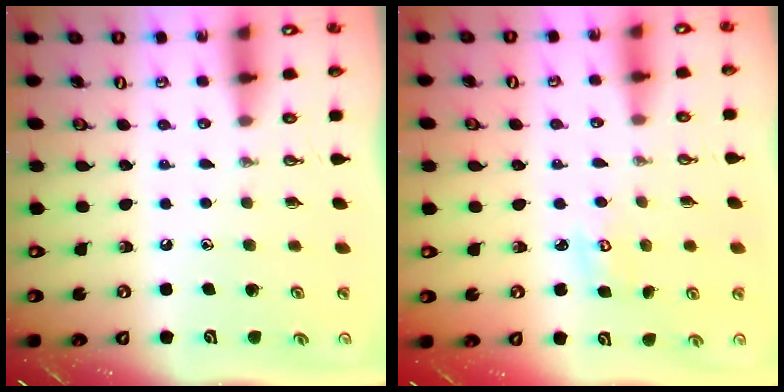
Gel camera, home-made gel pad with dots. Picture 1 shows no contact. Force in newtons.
{"total": 3.7, "press": 3.7, "slide": 0.3}